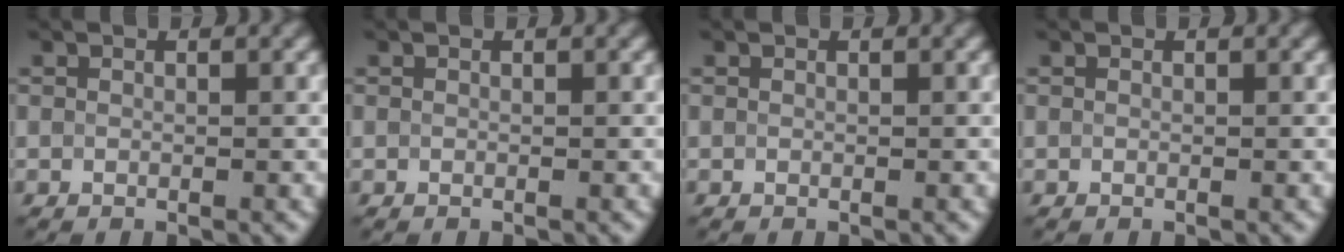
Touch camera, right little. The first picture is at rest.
{"total": 0.0}
{"total": 0.0}
{"total": 0.0}